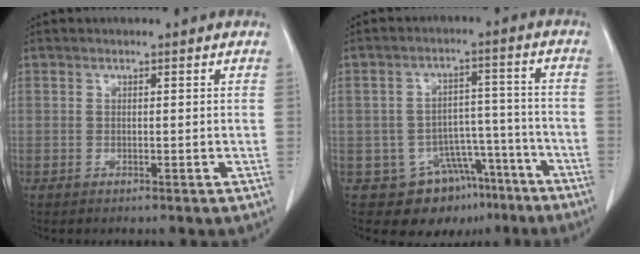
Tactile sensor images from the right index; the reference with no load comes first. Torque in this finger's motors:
{"motor_torque": [-0.44, -0.28, -0.24, -0.14]}